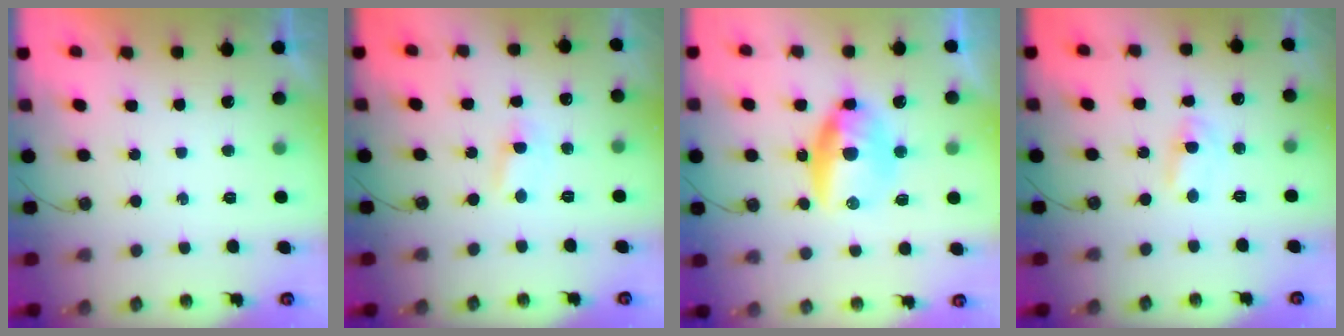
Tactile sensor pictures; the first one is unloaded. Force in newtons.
{"total": 1.7, "press": 1.7, "slide": 0.3}
{"total": 11.0, "press": 11.0, "slide": 0.7}
{"total": 1.8, "press": 1.8, "slide": 0.3}